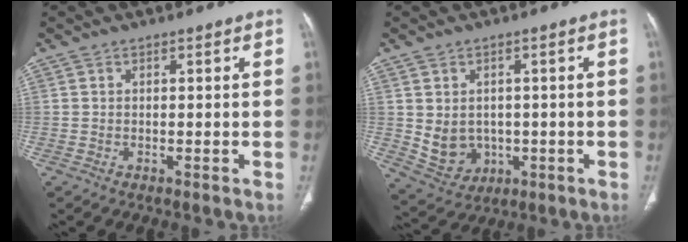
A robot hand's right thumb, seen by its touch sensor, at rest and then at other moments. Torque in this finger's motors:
{"motor_torque": [-0.63, 0.72, 0.43, 0.38, 0.22]}